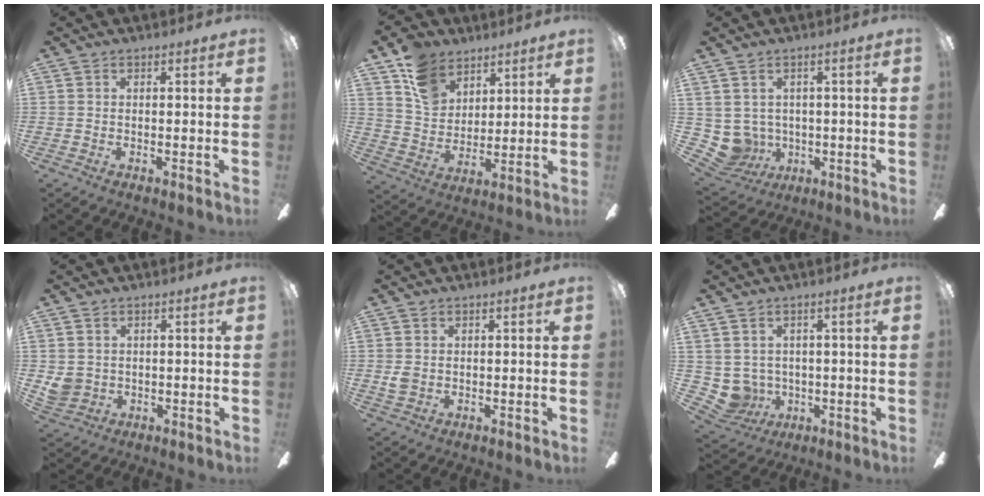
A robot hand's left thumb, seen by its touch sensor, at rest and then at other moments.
{"total": 12.3, "force": [8.0, 8.5, 4.0], "torque": [-0.086, -0.032, 0.159]}
{"total": 6.0, "force": [1.4, 5.8, 0.9], "torque": [-0.068, -0.014, 0.032]}
{"total": 3.7, "force": [0.9, 3.5, 1.0], "torque": [-0.016, 0.004, 0.020]}
{"total": 2.1, "force": [0.5, 1.7, 1.2], "torque": [-0.024, 0.005, 0.009]}
{"total": 5.4, "force": [1.6, 5.1, 0.7], "torque": [-0.056, -0.013, 0.035]}